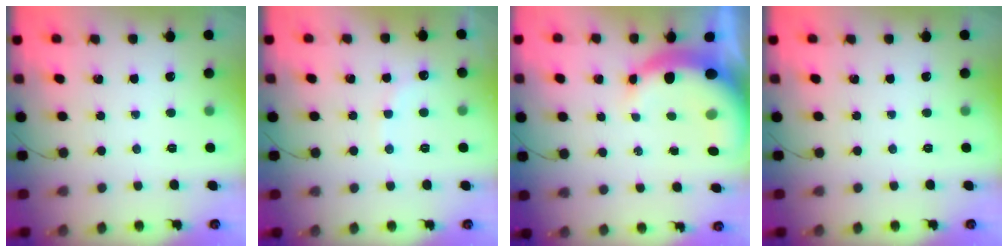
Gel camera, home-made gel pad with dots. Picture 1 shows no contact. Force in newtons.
{"total": 7.8, "press": 7.7, "slide": 1.6}
{"total": 8.9, "press": 8.8, "slide": 1.7}
{"total": 0.0}